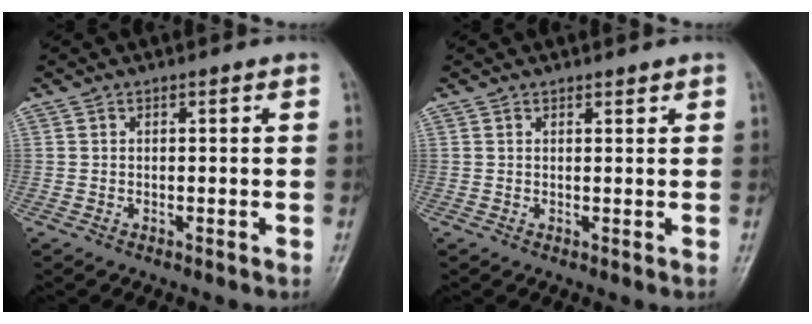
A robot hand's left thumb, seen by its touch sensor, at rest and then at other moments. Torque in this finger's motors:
{"motor_torque": [-0.24, -0.17, -0.11, 0.14, 0.00]}